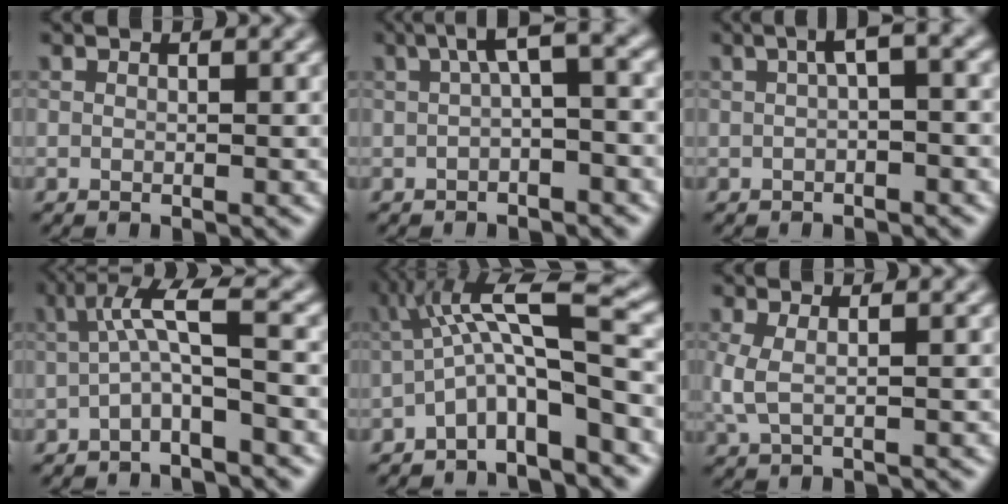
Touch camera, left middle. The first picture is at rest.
{"total": 4.1, "force": [0.5, 1.0, 3.9], "torque": [-0.060, 0.021, -0.001]}
{"total": 2.7, "force": [0.2, 0.6, 2.7], "torque": [-0.042, 0.014, -0.001]}
{"total": 3.9, "force": [-0.5, 0.5, 3.9], "torque": [-0.073, 0.020, -0.021]}
{"total": 7.2, "force": [-2.2, 1.3, 6.7], "torque": [-0.109, 0.026, -0.049]}
{"total": 1.9, "force": [0.3, 0.6, 1.8], "torque": [-0.045, 0.002, 0.004]}